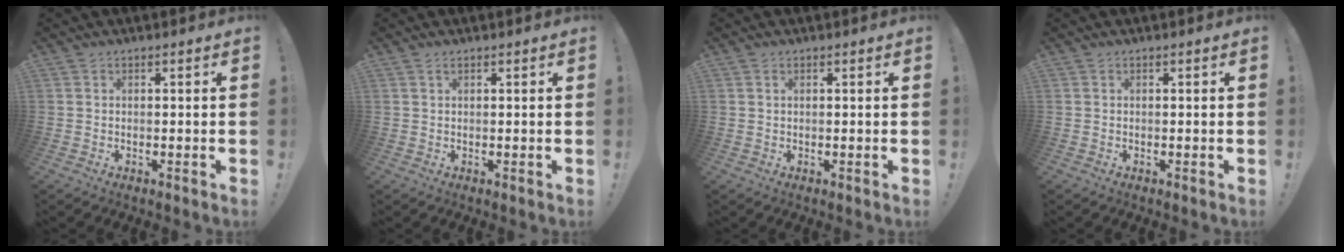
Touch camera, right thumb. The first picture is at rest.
{"total": 1.0, "force": [0.6, 0.3, 0.7], "torque": [-0.007, -0.003, 0.010]}
{"total": 0.5, "force": [0.2, 0.2, 0.4], "torque": [-0.007, 0.000, 0.004]}
{"total": 0.0}